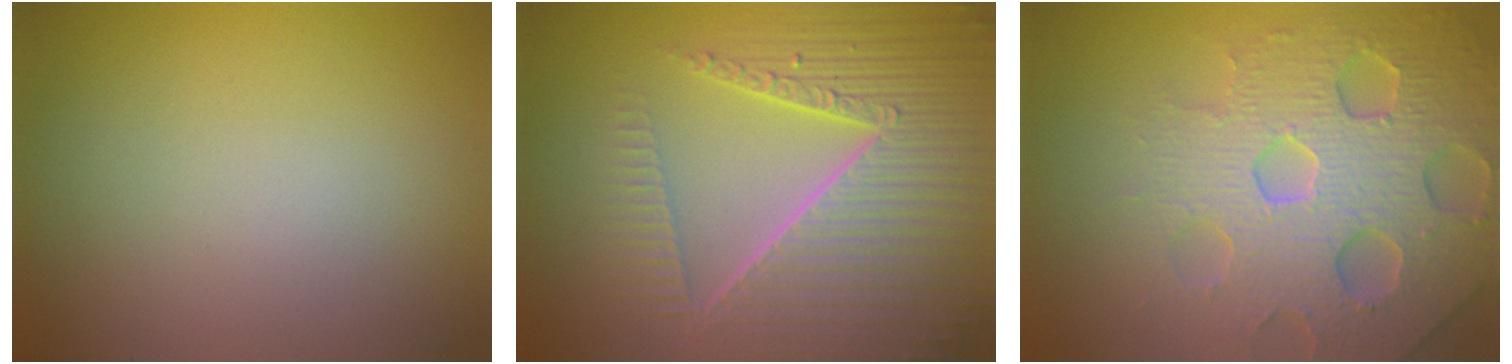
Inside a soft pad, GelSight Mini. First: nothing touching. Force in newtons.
{"total": 8.8, "press": 6.1, "slide": 6.4}
{"total": 7.2, "press": 7.1, "slide": 1.4}